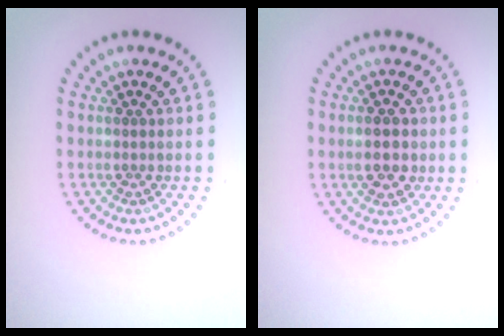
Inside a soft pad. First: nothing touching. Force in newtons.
{"total": 2.8, "press": 2.8, "slide": 0.2}